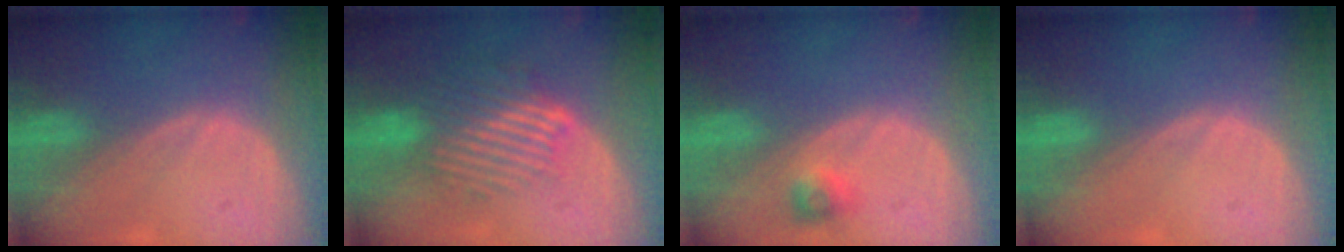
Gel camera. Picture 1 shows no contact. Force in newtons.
{"total": 9.7, "press": 8.1, "slide": 5.3}
{"total": 2.3, "press": 2.2, "slide": 0.3}
{"total": 0.0}